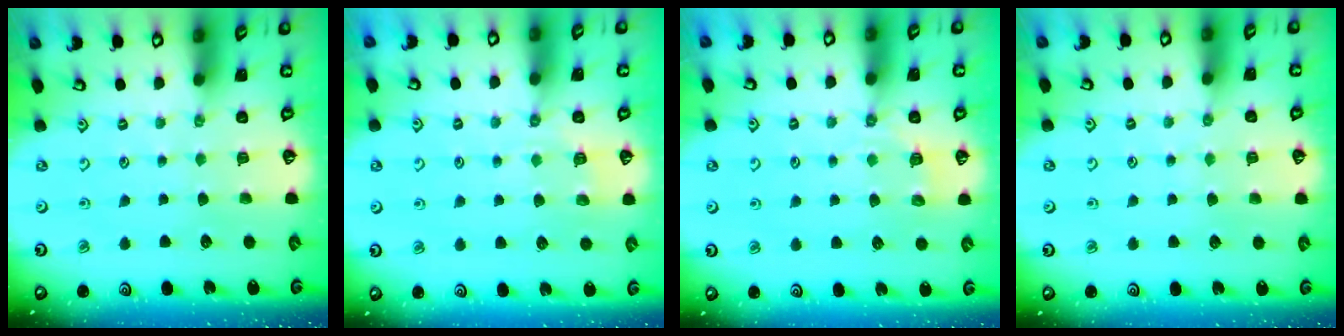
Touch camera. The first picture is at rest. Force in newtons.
{"total": 4.8, "press": 4.7, "slide": 1.1}
{"total": 3.9, "press": 3.6, "slide": 1.5}
{"total": 4.8, "press": 4.7, "slide": 0.6}